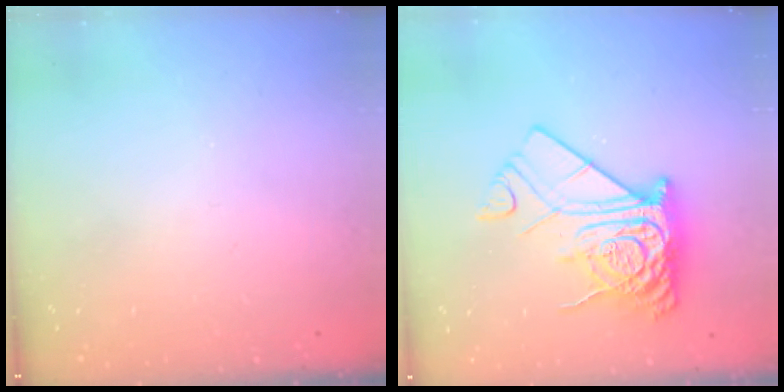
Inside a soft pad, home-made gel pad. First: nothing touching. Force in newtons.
{"total": 15.6, "press": 15.5, "slide": 1.9}